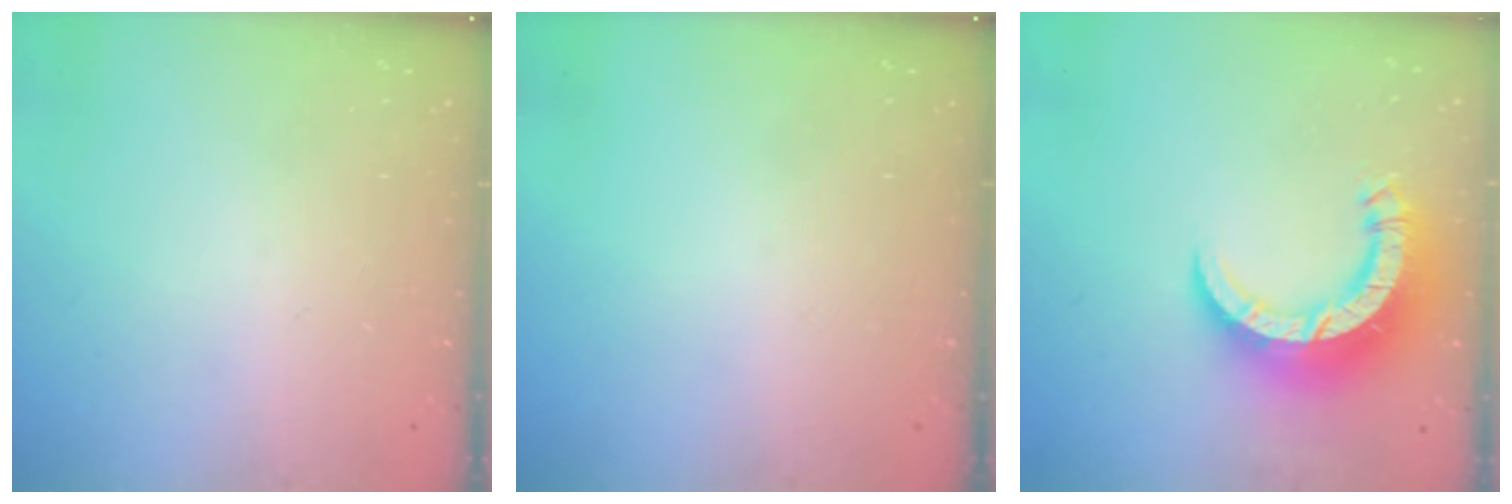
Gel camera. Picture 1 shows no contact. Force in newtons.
{"total": 0.0}
{"total": 14.4, "press": 14.3, "slide": 1.5}